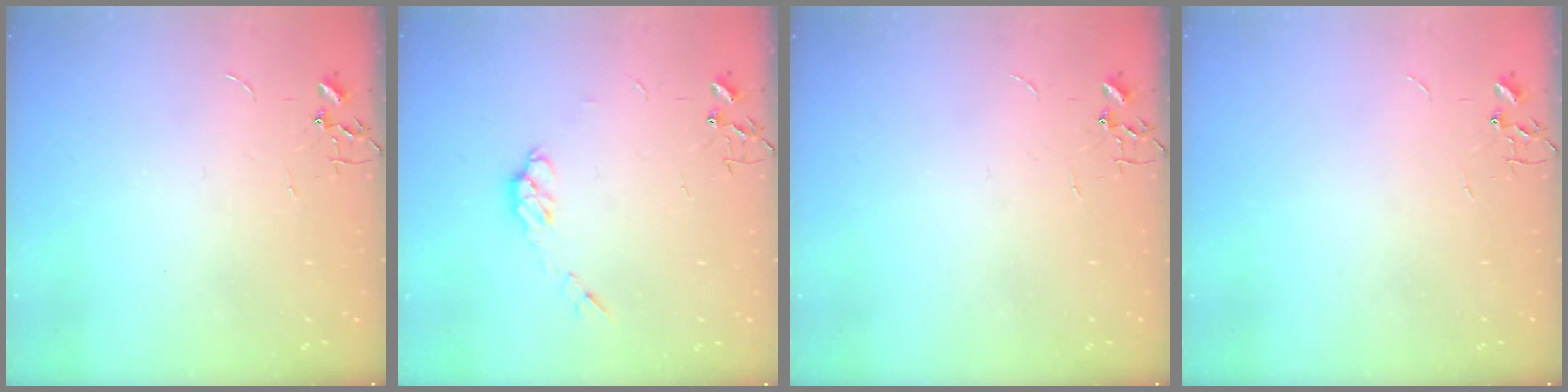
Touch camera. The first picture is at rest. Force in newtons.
{"total": 6.3, "press": 6.3, "slide": 0.2}
{"total": 0.0}
{"total": 0.0}